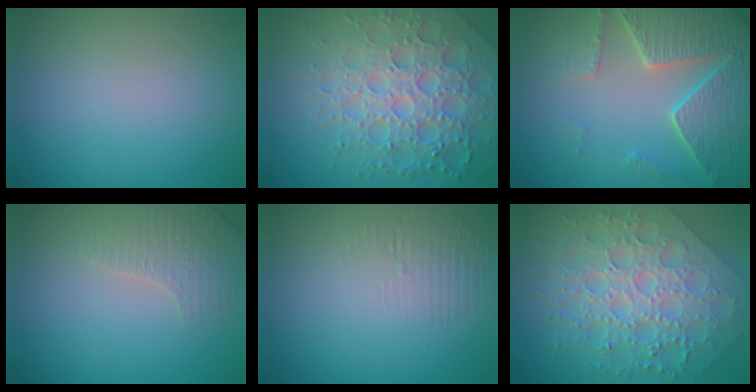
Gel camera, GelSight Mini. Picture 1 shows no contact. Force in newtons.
{"total": 7.2, "press": 7.0, "slide": 1.7}
{"total": 6.7, "press": 5.4, "slide": 4.0}
{"total": 2.6, "press": 2.5, "slide": 0.5}
{"total": 1.2, "press": 0.1, "slide": 1.2}
{"total": 7.6, "press": 6.3, "slide": 4.3}